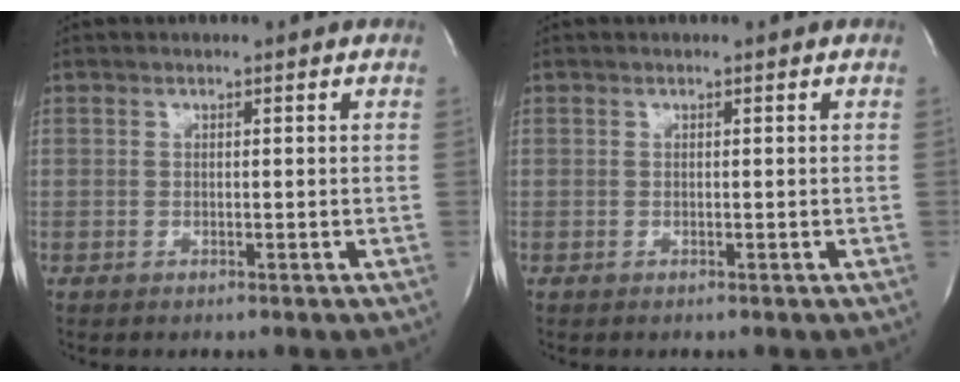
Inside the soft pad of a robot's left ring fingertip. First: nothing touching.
{"total": 0.0}